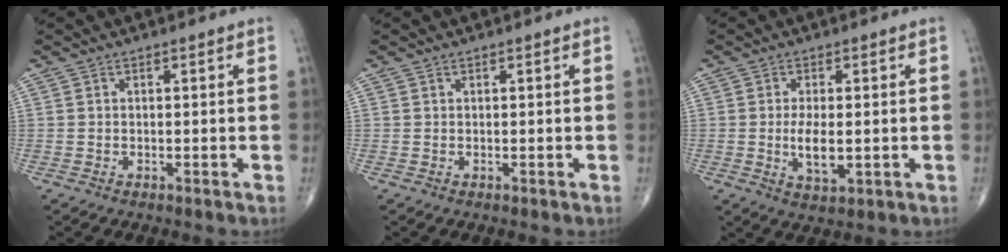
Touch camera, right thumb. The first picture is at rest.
{"total": 0.0}
{"total": 5.5, "force": [-0.5, 2.3, 4.9], "torque": [-0.096, -0.012, -0.007]}